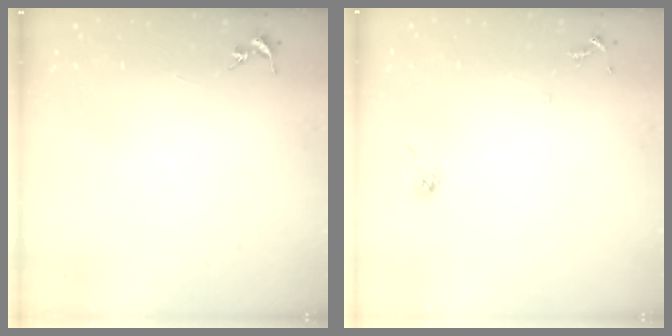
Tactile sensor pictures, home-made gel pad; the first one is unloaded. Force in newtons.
{"total": 7.3, "press": 7.3, "slide": 0.4}